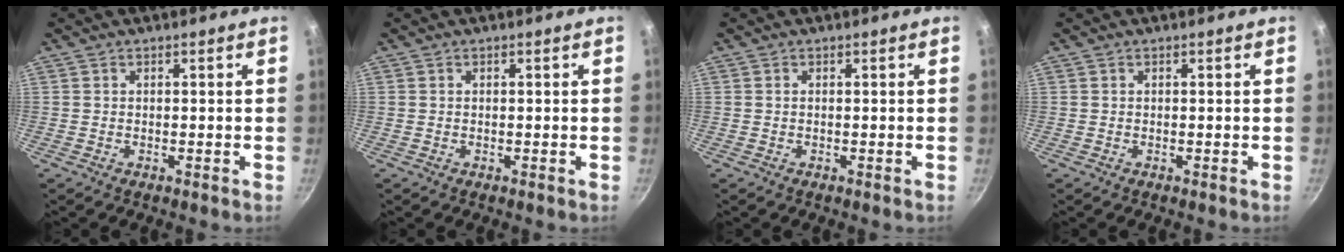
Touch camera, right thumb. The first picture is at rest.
{"total": 0.0}
{"total": 0.0}
{"total": 0.0}